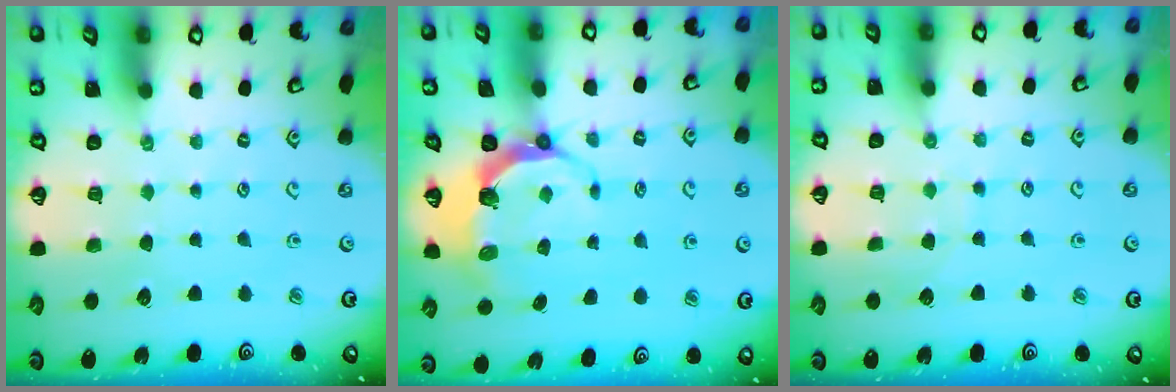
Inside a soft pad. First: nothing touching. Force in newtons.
{"total": 6.8, "press": 5.8, "slide": 3.6}
{"total": 4.0, "press": 4.0, "slide": 0.4}